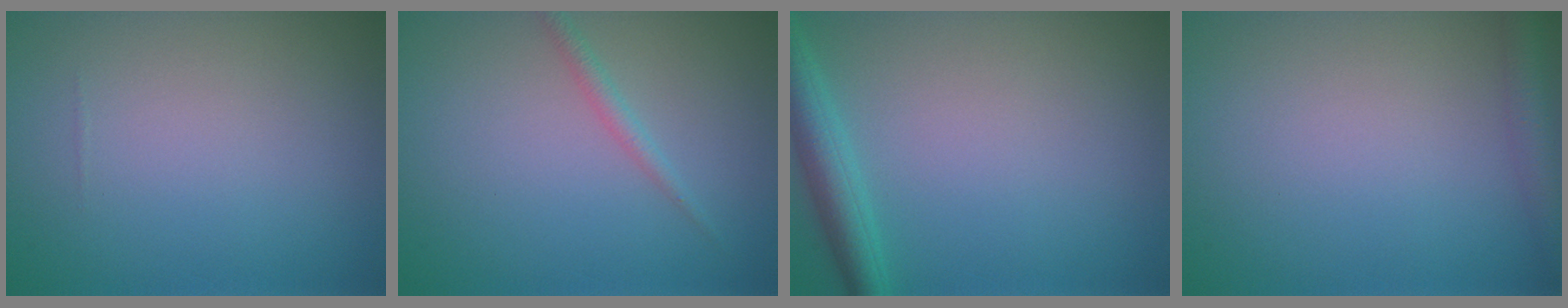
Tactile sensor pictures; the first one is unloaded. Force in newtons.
{"total": 1.3, "press": 1.3, "slide": 0.1}
{"total": 3.3, "press": 3.3, "slide": 0.1}
{"total": 2.5, "press": 2.5, "slide": 0.1}